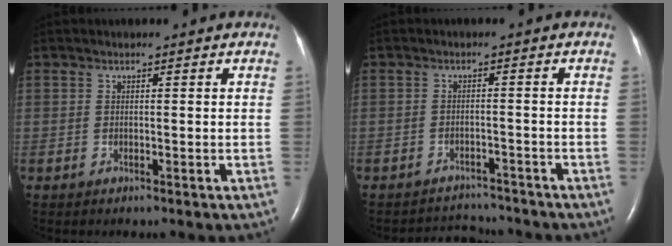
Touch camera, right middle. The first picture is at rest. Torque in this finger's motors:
{"motor_torque": [-0.08, -0.04, -0.08, -0.01]}